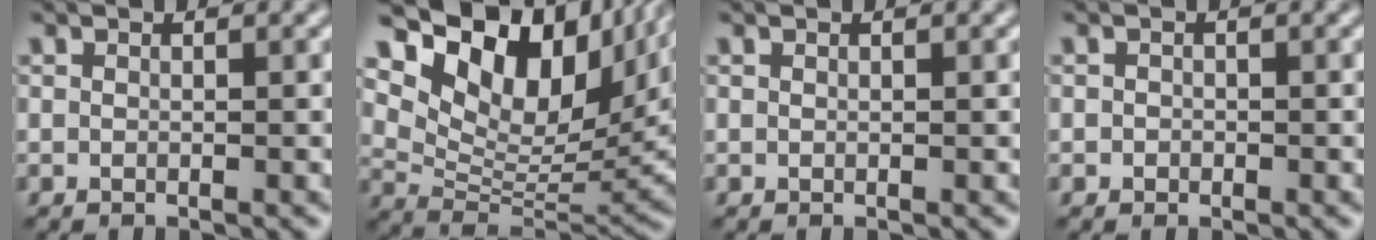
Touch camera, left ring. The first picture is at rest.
{"total": 14.2, "force": [8.0, 7.5, 9.0], "torque": [-0.172, 0.020, 0.152]}
{"total": 0.0}
{"total": 0.6, "force": [-0.1, 0.6, 0.1], "torque": [0.004, -0.005, -0.003]}